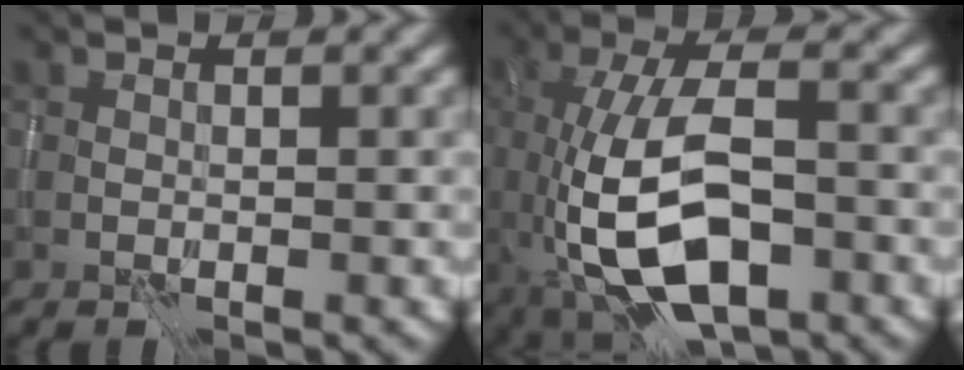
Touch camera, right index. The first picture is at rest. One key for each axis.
{"total": 10.5, "fx": -3.3, "fy": 4.6, "fz": 8.9, "tx": -0.183, "ty": -0.006, "tz": -0.059}